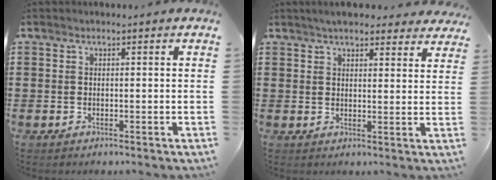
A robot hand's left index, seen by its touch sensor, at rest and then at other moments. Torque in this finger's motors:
{"motor_torque": [2.14, 0.00, 0.32, 0.09]}